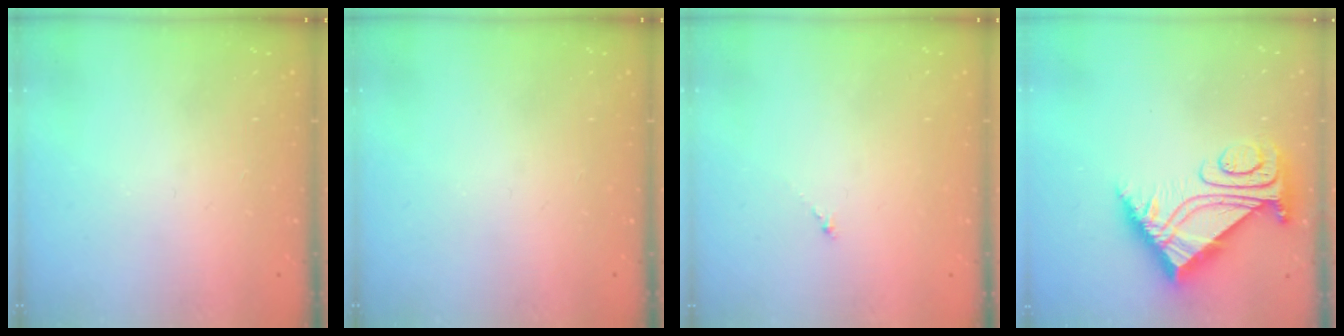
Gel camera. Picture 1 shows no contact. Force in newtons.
{"total": 0.0}
{"total": 0.0}
{"total": 9.5, "press": 9.4, "slide": 1.1}